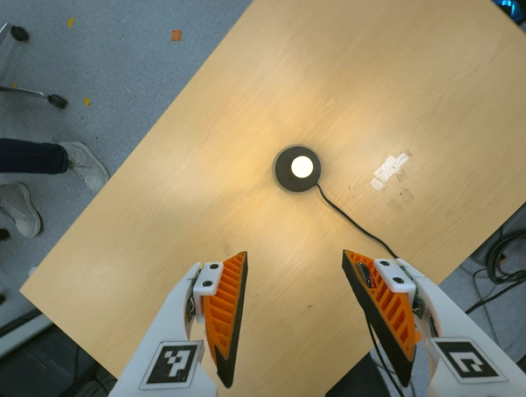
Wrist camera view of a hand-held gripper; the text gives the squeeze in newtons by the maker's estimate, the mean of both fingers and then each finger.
{"total": 0.0}